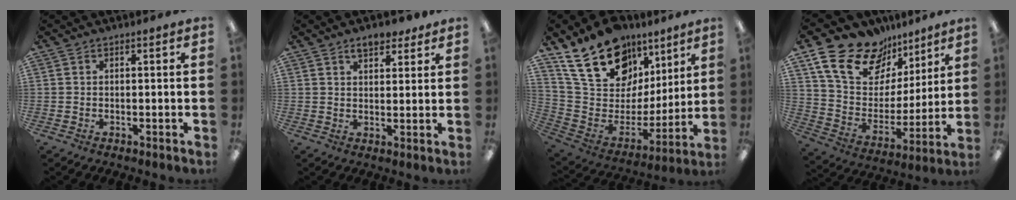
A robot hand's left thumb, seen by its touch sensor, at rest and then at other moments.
{"total": 4.9, "force": [3.7, 2.4, 2.2], "torque": [-0.017, -0.017, 0.064]}
{"total": 21.3, "force": [13.7, 13.2, 9.5], "torque": [-0.165, -0.078, 0.257]}
{"total": 20.1, "force": [13.4, 12.1, 8.6], "torque": [-0.165, -0.074, 0.248]}